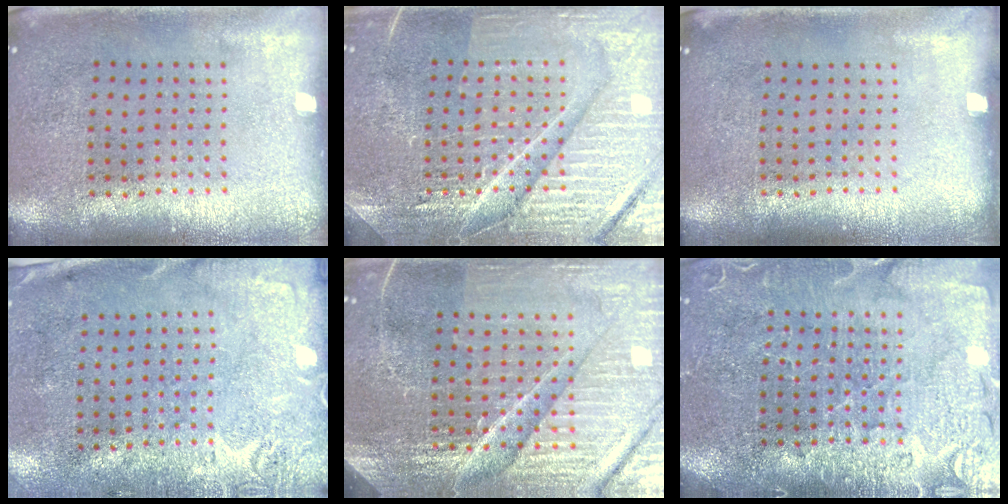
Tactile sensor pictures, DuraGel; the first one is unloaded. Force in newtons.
{"total": 7.5, "press": 7.4, "slide": 1.0}
{"total": 0.0}
{"total": 2.7, "press": 2.2, "slide": 1.7}
{"total": 5.8, "press": 5.3, "slide": 2.4}
{"total": 3.6, "press": 3.4, "slide": 1.2}